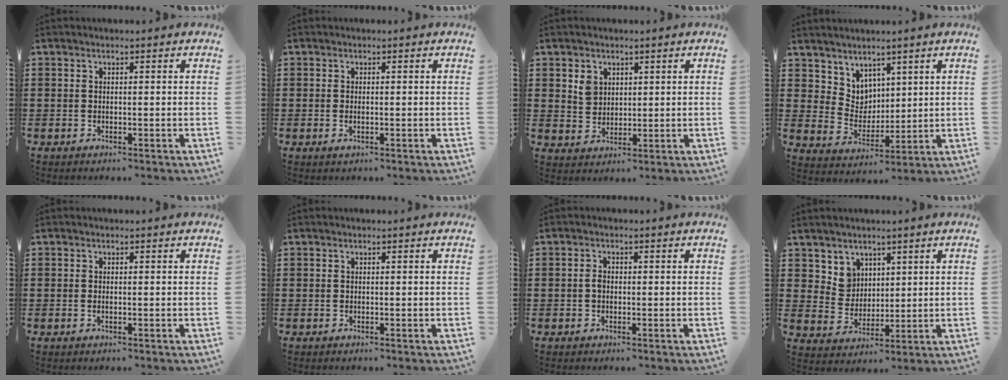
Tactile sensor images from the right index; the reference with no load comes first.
{"total": 0.7, "force": [-0.1, 0.2, 0.7], "torque": [-0.015, -0.003, -0.002]}
{"total": 3.3, "force": [1.6, 2.7, 1.1], "torque": [-0.024, 0.007, 0.028]}
{"total": 5.2, "force": [3.8, 3.6, -0.2], "torque": [-0.024, -0.010, 0.074]}
{"total": 0.5, "force": [-0.1, 0.1, 0.5], "torque": [-0.011, -0.003, -0.002]}
{"total": 0.0}
{"total": 1.4, "force": [-0.2, 0.9, 1.1], "torque": [-0.022, 0.002, -0.005]}
{"total": 5.3, "force": [3.2, 4.2, 0.6], "torque": [-0.028, 0.002, 0.060]}